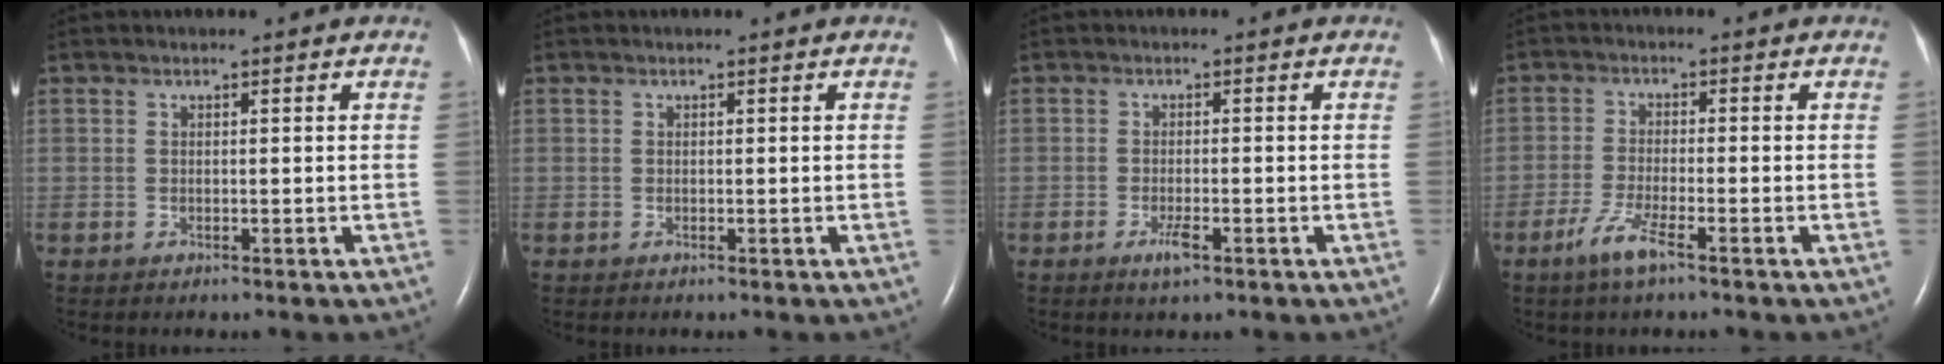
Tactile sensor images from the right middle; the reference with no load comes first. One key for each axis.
{"total": 0.0}
{"total": 2.3, "fx": -1.3, "fy": 0.4, "fz": 1.8, "tx": -0.038, "ty": -0.003, "tz": -0.023}
{"total": 4.4, "fx": -2.8, "fy": 0.2, "fz": 3.3, "tx": -0.076, "ty": -0.008, "tz": -0.058}